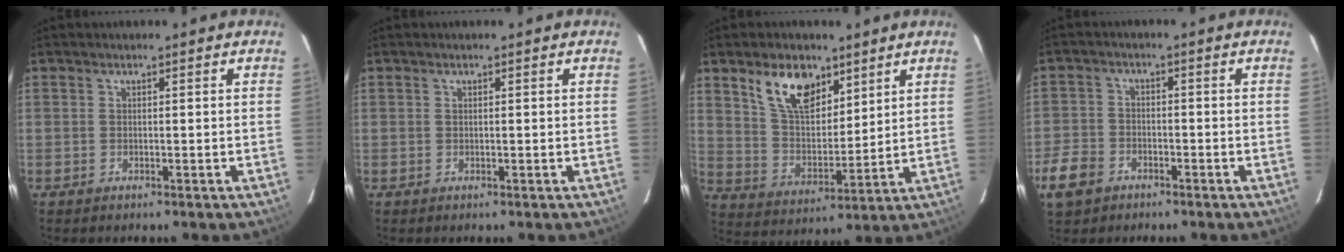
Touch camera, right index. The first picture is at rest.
{"total": 0.0}
{"total": 12.2, "force": [7.4, 6.5, 7.2], "torque": [-0.127, 0.011, 0.144]}
{"total": 7.4, "force": [-4.1, 5.5, 2.9], "torque": [-0.078, 0.013, -0.077]}